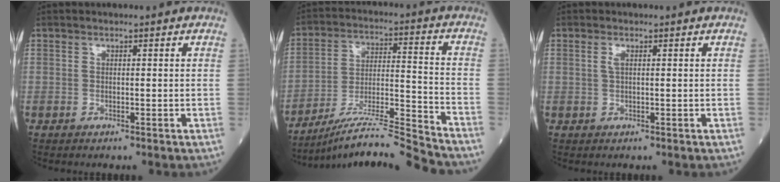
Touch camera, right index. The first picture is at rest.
{"total": 14.8, "force": [-13.9, -2.5, 4.4], "torque": [-0.066, 0.017, -0.244]}
{"total": 1.1, "force": [0.4, 0.3, 1.0], "torque": [-0.025, 0.001, 0.006]}